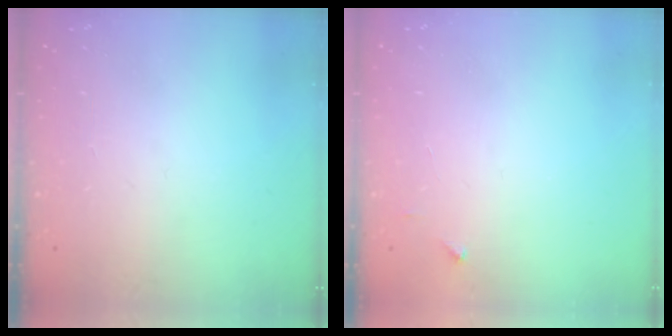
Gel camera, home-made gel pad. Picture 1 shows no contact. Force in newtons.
{"total": 2.0, "press": 2.0, "slide": 0.2}